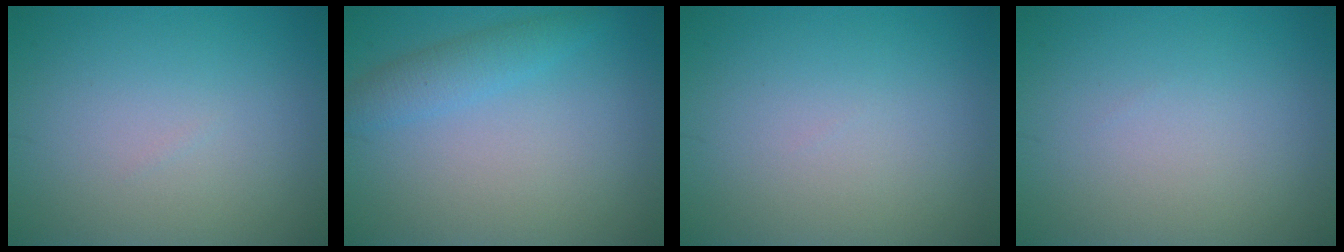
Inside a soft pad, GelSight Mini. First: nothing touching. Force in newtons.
{"total": 2.3, "press": 2.3, "slide": 0.0}
{"total": 0.0}
{"total": 0.0}